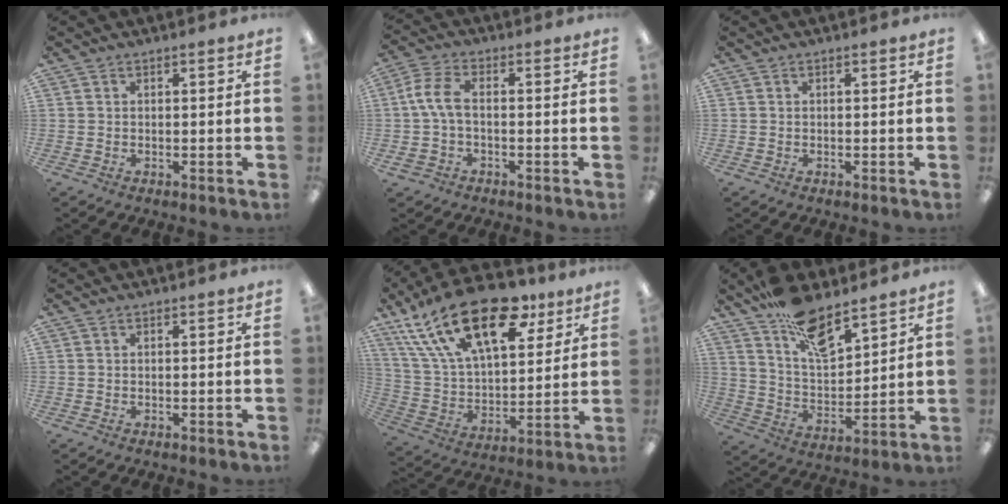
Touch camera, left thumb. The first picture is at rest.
{"total": 8.0, "force": [-0.1, 4.4, 6.6], "torque": [-0.143, 0.007, -0.003]}
{"total": 0.0}
{"total": 0.0}
{"total": 25.8, "force": [14.9, 12.6, 17.0], "torque": [-0.305, -0.073, 0.260]}
{"total": 13.7, "force": [10.5, 5.3, 7.1], "torque": [-0.119, -0.065, 0.190]}